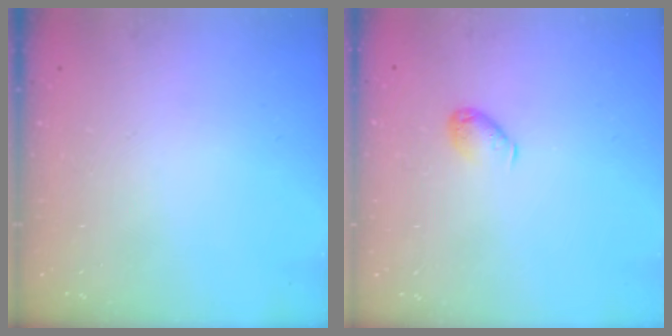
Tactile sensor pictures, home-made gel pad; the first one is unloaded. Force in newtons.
{"total": 5.1, "press": 5.1, "slide": 0.4}